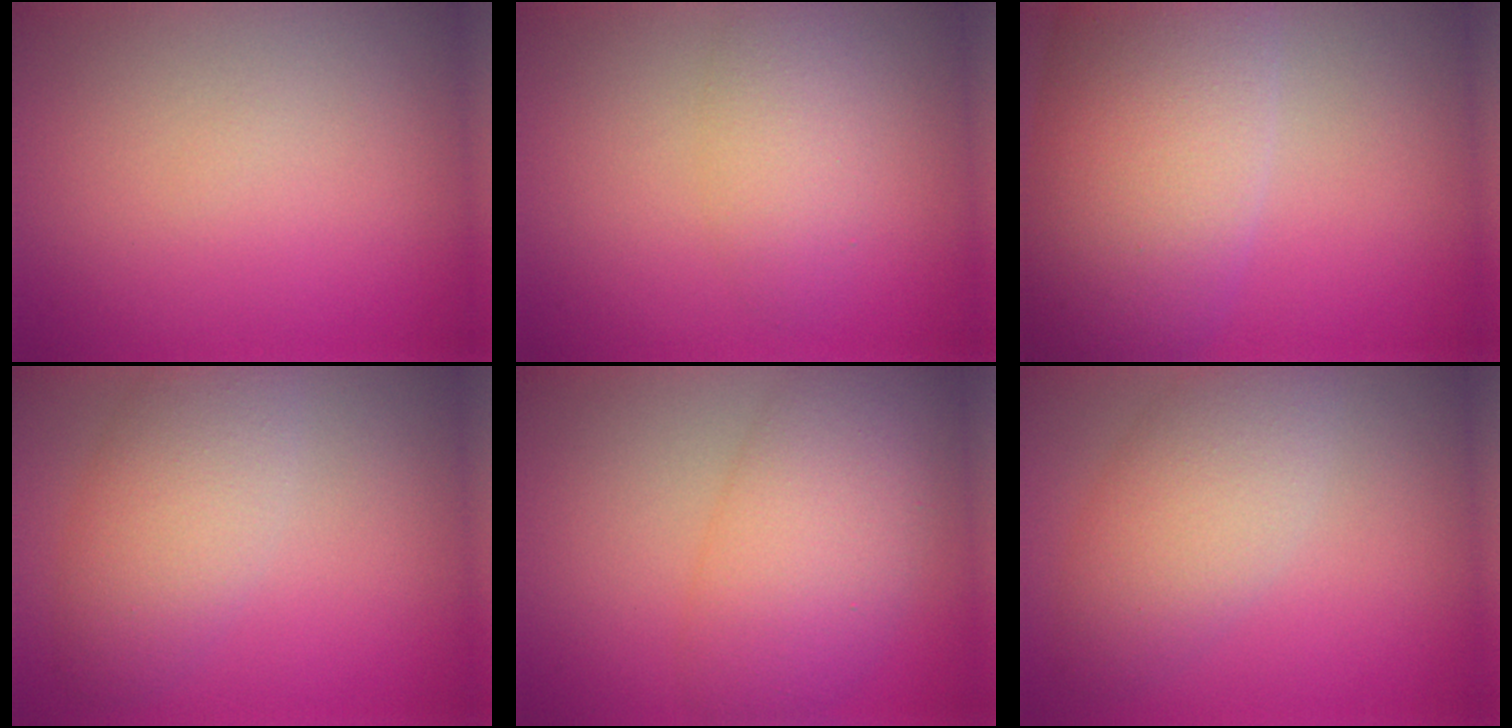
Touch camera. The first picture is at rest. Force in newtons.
{"total": 3.0, "press": 3.0, "slide": 0.1}
{"total": 11.3, "press": 11.3, "slide": 0.5}
{"total": 4.7, "press": 4.7, "slide": 0.1}
{"total": 6.8, "press": 6.8, "slide": 0.1}
{"total": 4.9, "press": 4.9, "slide": 0.1}